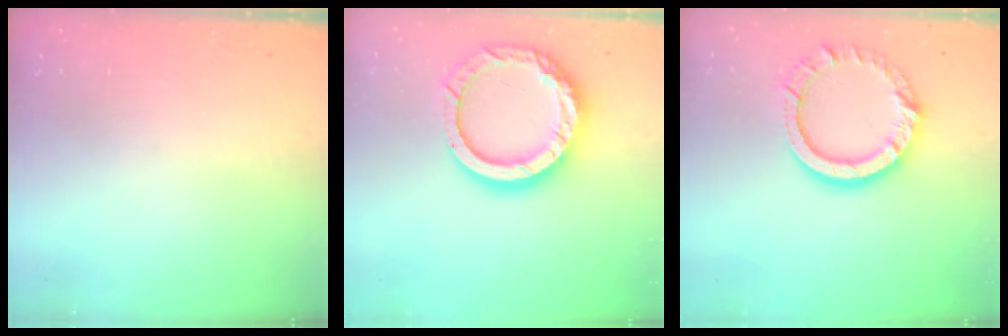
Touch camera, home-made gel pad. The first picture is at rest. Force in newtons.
{"total": 17.4, "press": 17.3, "slide": 1.6}
{"total": 12.8, "press": 12.7, "slide": 1.4}